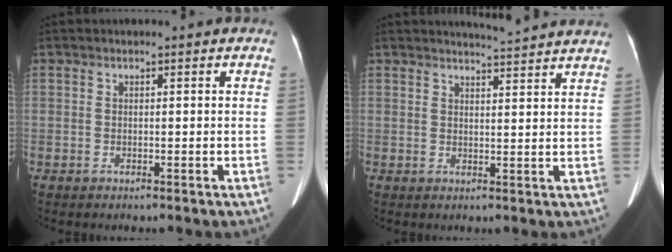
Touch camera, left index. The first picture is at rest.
{"total": 7.6, "force": [7.4, -0.8, 1.6], "torque": [-0.028, 0.000, 0.081]}